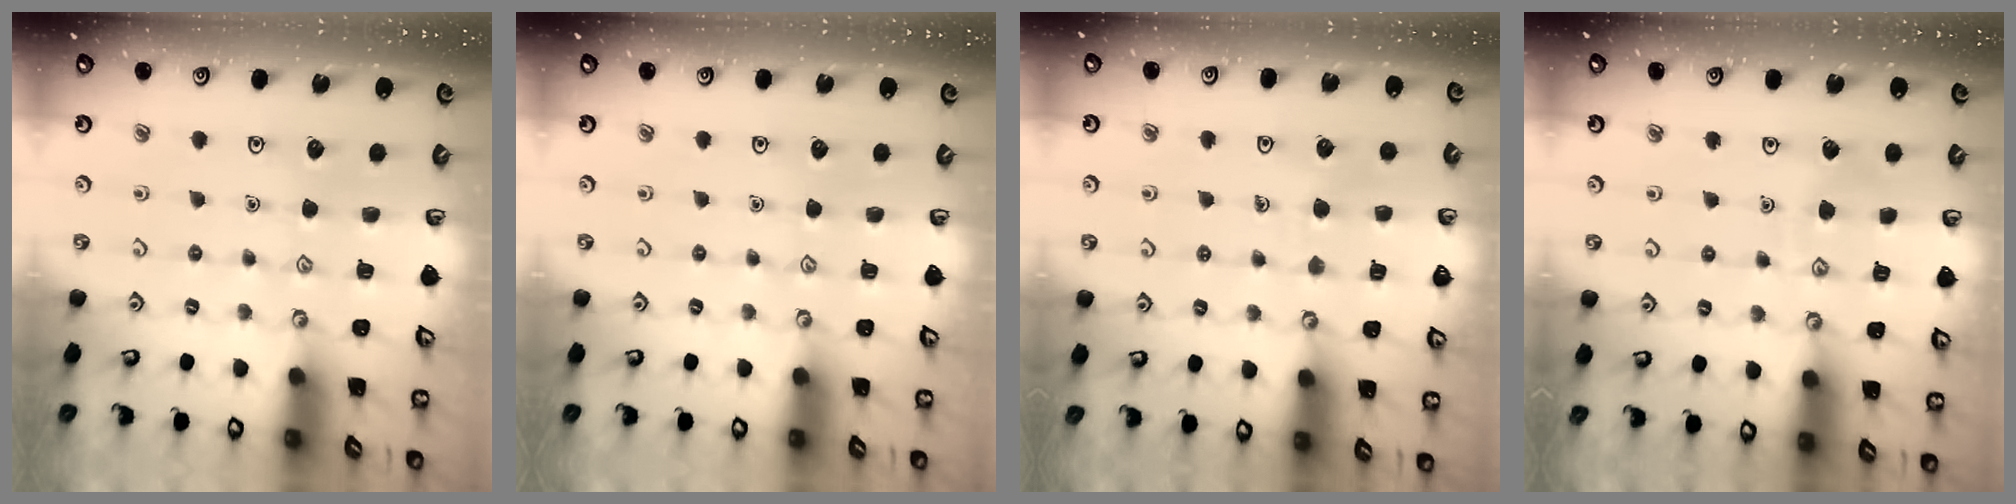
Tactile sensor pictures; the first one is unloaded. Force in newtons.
{"total": 0.0}
{"total": 4.3, "press": 4.3, "slide": 0.4}
{"total": 5.1, "press": 5.1, "slide": 0.6}